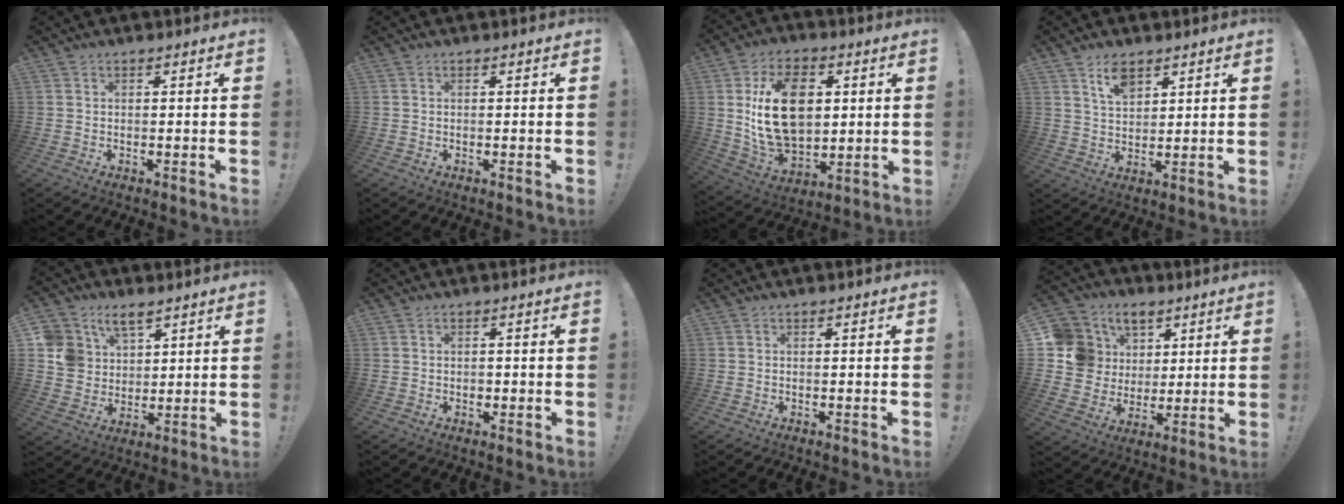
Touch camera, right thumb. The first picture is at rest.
{"total": 0.0}
{"total": 20.7, "force": [3.6, 14.3, 14.6], "torque": [-0.251, -0.006, 0.065]}
{"total": 6.7, "force": [4.3, 3.3, 3.9], "torque": [-0.067, -0.017, 0.077]}
{"total": 10.1, "force": [6.4, 7.1, 3.1], "torque": [-0.061, -0.034, 0.131]}
{"total": 1.0, "force": [-0.5, 0.8, 0.3], "torque": [-0.003, 0.001, -0.010]}
{"total": 0.0}
{"total": 13.8, "force": [4.7, 12.4, 3.7], "torque": [-0.046, -0.015, 0.115]}